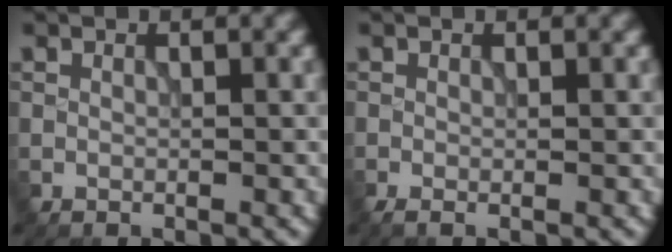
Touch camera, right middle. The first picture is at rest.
{"total": 0.7, "force": [-0.4, 0.2, 0.6], "torque": [-0.014, -0.006, -0.008]}